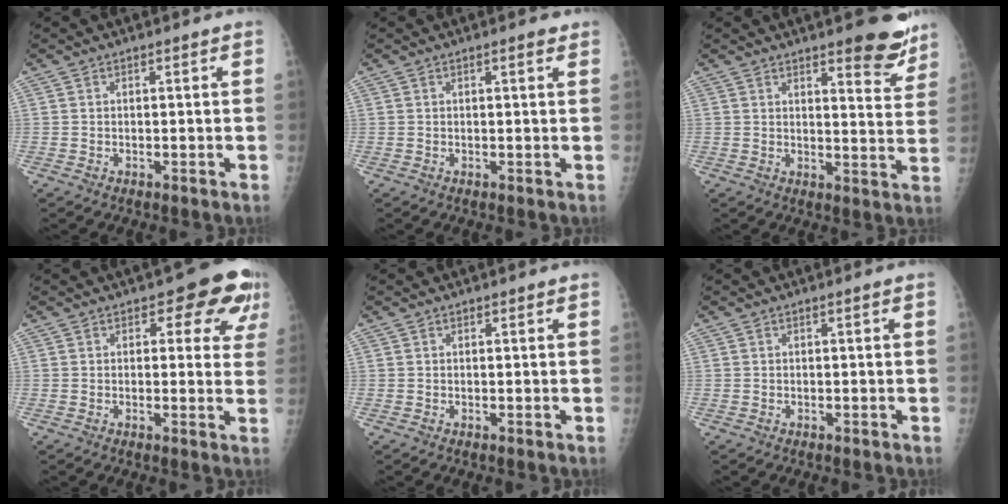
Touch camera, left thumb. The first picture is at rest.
{"total": 1.1, "force": [0.7, 0.4, 0.8], "torque": [-0.009, -0.001, 0.007]}
{"total": 9.3, "force": [6.8, 2.8, 5.7], "torque": [-0.039, -0.045, 0.084]}
{"total": 8.6, "force": [4.3, 4.7, 5.8], "torque": [-0.018, -0.012, 0.037]}
{"total": 0.0}
{"total": 0.0}